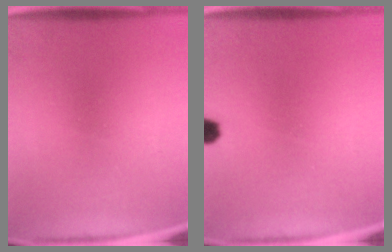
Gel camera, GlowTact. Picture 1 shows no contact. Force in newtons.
{"total": 2.6}